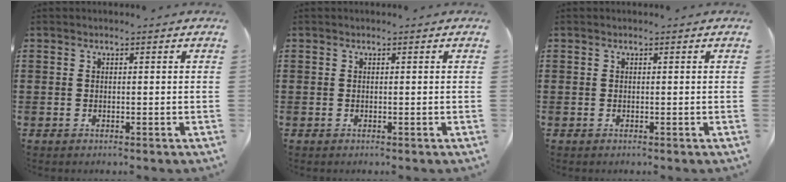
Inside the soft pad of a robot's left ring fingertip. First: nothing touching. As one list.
[{"total": 0.0}, {"total": 0.0}]